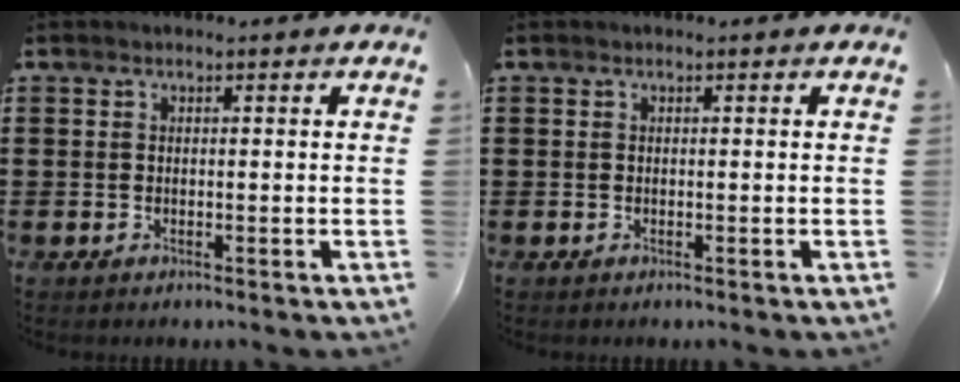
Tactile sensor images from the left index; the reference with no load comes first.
{"total": 0.0}